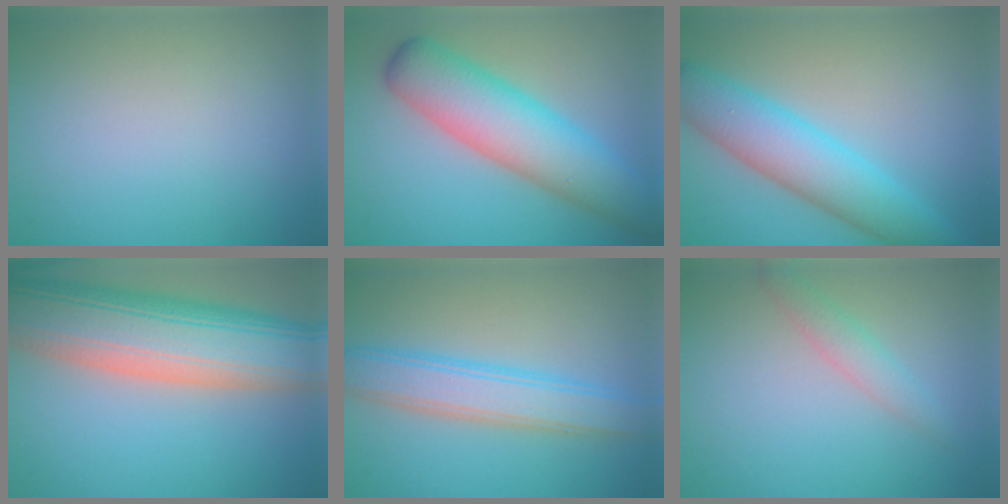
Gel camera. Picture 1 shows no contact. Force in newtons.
{"total": 8.6, "press": 8.6, "slide": 0.3}
{"total": 6.7, "press": 6.7, "slide": 0.1}
{"total": 14.2, "press": 14.1, "slide": 1.2}
{"total": 5.1, "press": 5.1, "slide": 0.0}
{"total": 2.0, "press": 2.0, "slide": 0.0}